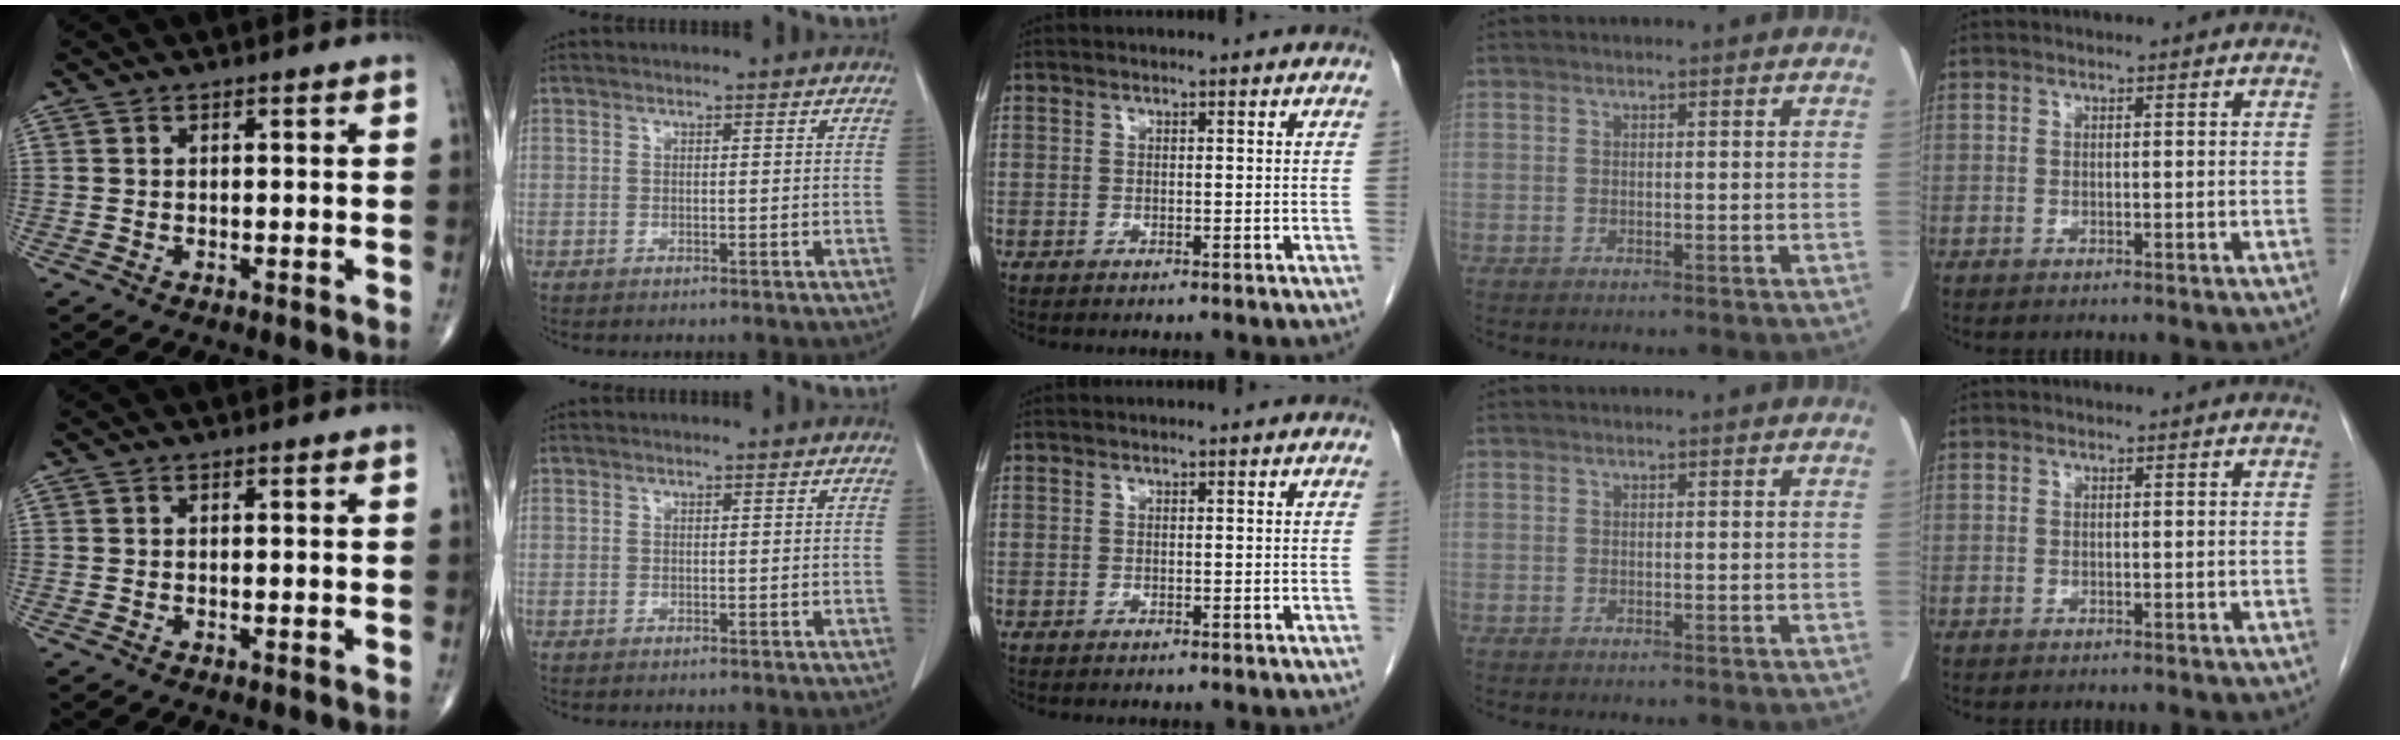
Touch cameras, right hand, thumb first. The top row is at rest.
{}